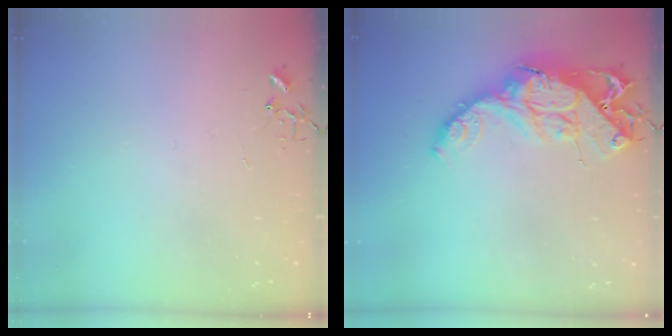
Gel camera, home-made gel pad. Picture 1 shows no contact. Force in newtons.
{"total": 18.5, "press": 18.5, "slide": 1.3}